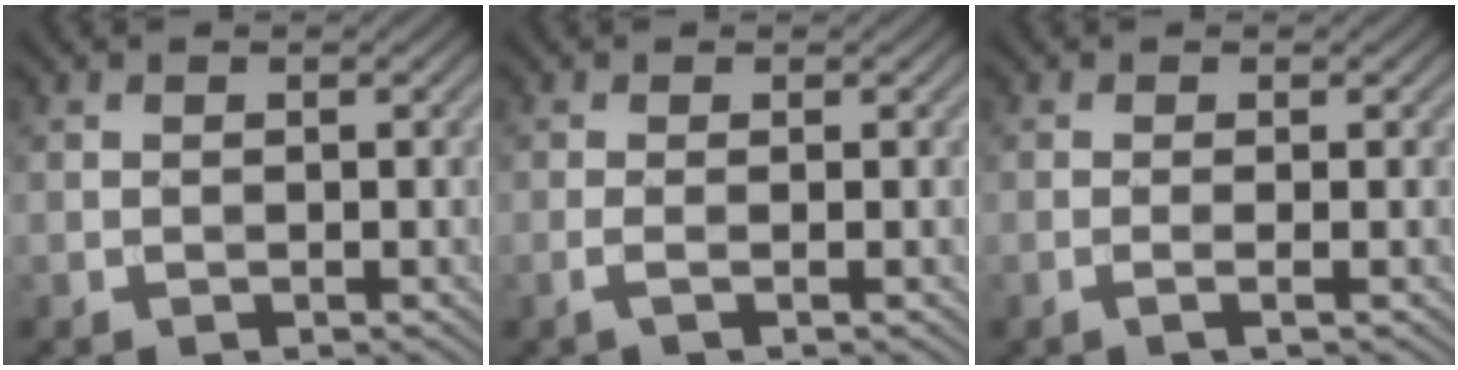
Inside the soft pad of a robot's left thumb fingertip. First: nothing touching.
{"total": 1.4, "force": [-0.4, 0.2, 1.4], "torque": [-0.029, 0.002, -0.014]}
{"total": 1.4, "force": [-0.3, 0.1, 1.4], "torque": [-0.025, 0.002, -0.015]}